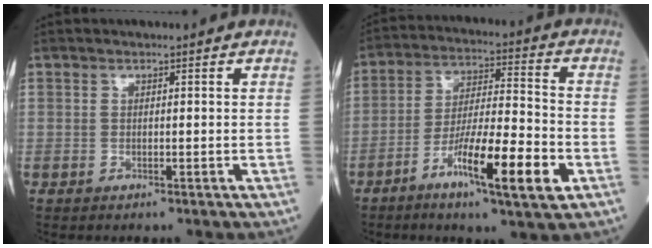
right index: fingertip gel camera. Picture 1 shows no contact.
{"total": 13.3, "force": [-5.9, 1.2, 11.9], "torque": [-0.206, -0.009, -0.104]}